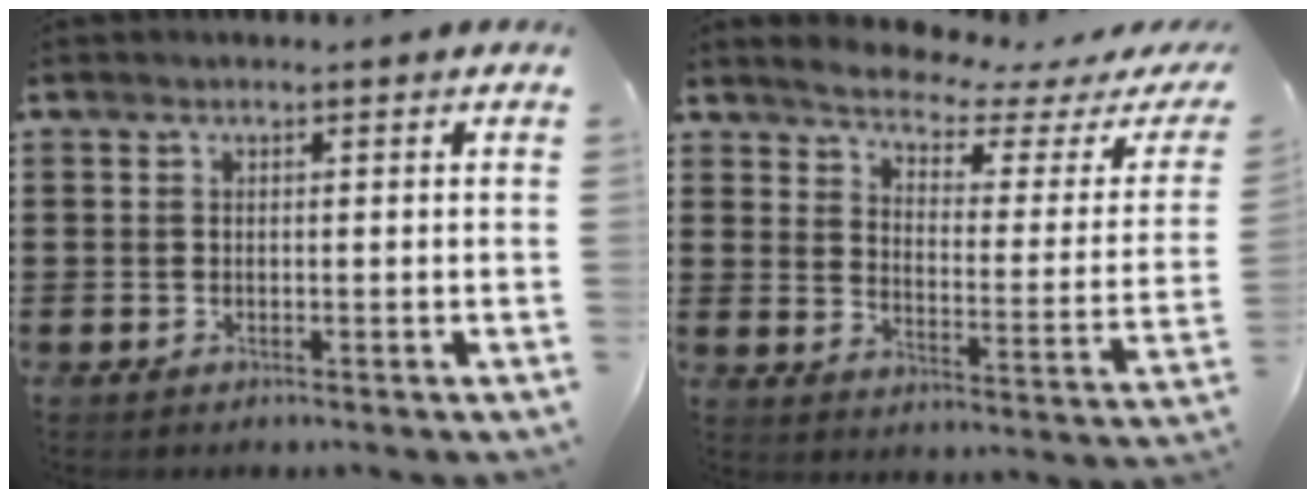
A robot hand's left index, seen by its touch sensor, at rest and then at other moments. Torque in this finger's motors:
{"motor_torque": [2.14, 0.00, 0.17, 0.00]}